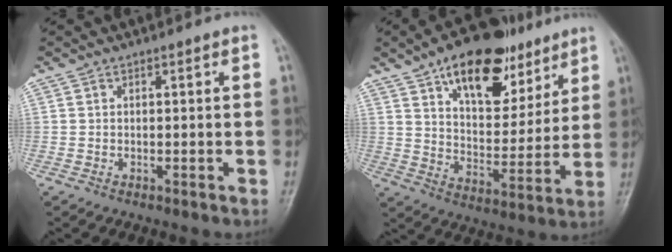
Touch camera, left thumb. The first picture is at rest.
{"total": 19.5, "force": [11.3, 10.1, 12.2], "torque": [-0.131, -0.044, 0.182]}